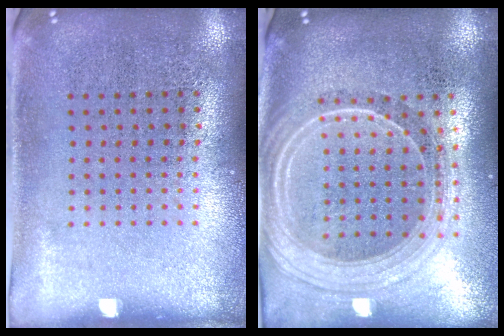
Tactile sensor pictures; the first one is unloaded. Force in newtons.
{"total": 2.4, "press": 2.0, "slide": 1.2}